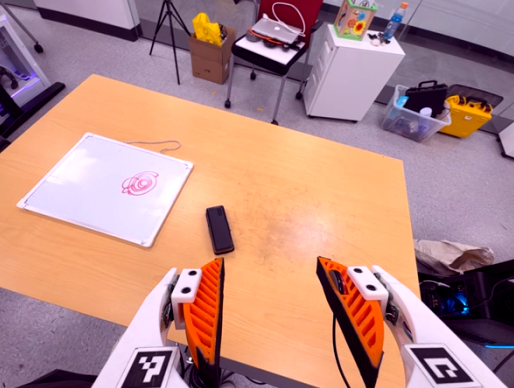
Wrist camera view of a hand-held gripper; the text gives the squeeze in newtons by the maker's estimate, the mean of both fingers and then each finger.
{"total": 0.0}